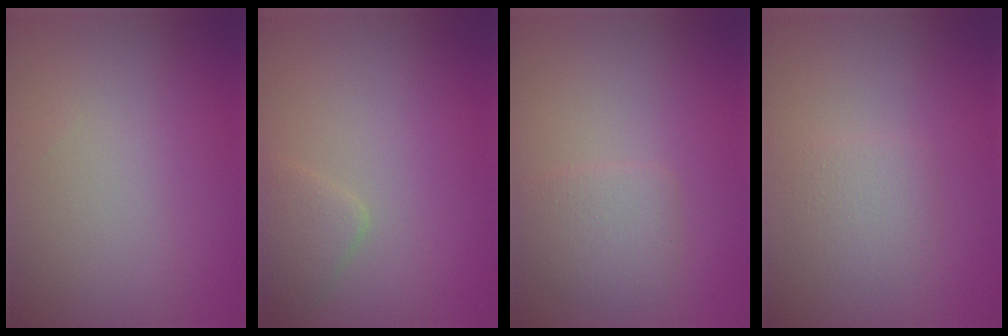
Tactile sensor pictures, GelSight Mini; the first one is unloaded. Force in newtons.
{"total": 1.8, "press": 1.8, "slide": 0.0}
{"total": 2.2, "press": 2.2, "slide": 0.1}
{"total": 1.9, "press": 1.9, "slide": 0.0}